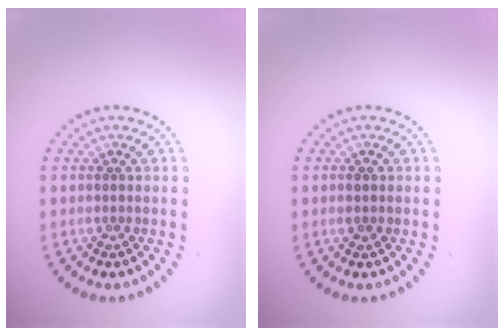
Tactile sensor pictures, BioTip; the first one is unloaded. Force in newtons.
{"total": 1.1, "press": 1.1, "slide": 0.0}